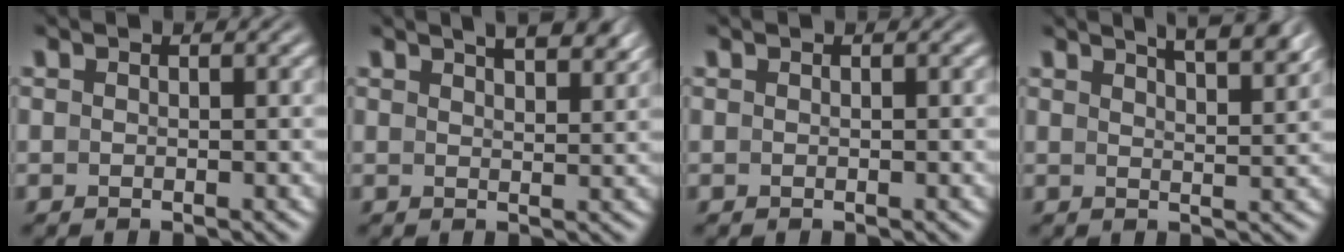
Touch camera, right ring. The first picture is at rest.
{"total": 4.2, "force": [3.2, 0.9, 2.6], "torque": [-0.026, 0.004, 0.051]}
{"total": 0.0}
{"total": 5.8, "force": [4.4, 1.3, 3.6], "torque": [-0.039, 0.009, 0.067]}